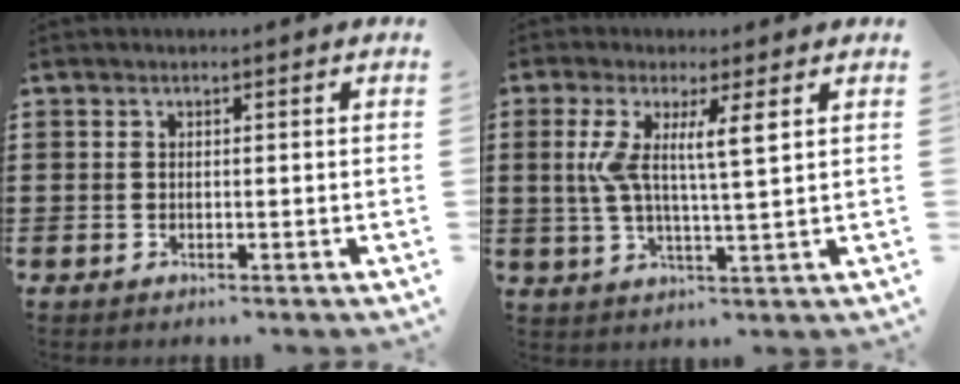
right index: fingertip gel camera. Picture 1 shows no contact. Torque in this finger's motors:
{"motor_torque": [0.51, 0.19, 0.43, 0.18]}